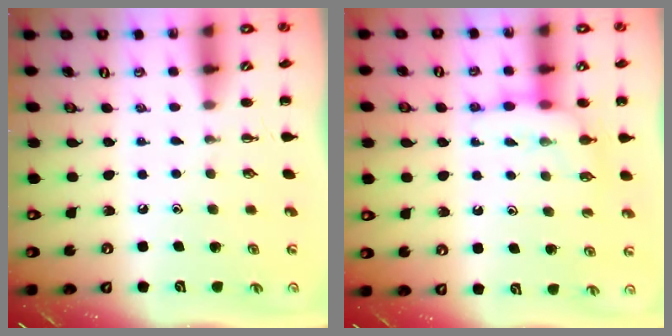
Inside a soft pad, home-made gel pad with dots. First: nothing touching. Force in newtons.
{"total": 9.7, "press": 9.7, "slide": 0.8}